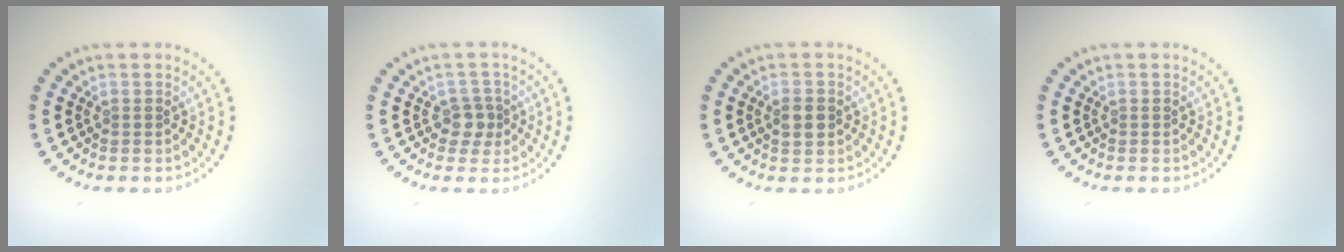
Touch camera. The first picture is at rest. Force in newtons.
{"total": 1.8, "press": 1.6, "slide": 0.9}
{"total": 2.3, "press": 2.3, "slide": 0.0}
{"total": 0.0}